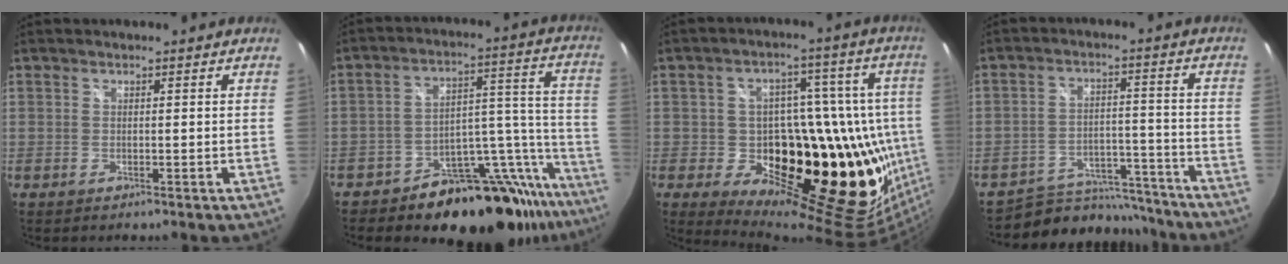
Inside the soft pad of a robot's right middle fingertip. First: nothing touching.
{"total": 22.0, "force": [-18.7, 8.4, 8.0], "torque": [-0.071, 0.049, -0.268]}
{"total": 28.7, "force": [-5.1, 17.1, 22.5], "torque": [-0.345, 0.001, -0.041]}
{"total": 13.5, "force": [-12.2, 5.5, 2.2], "torque": [-0.047, 0.031, -0.166]}